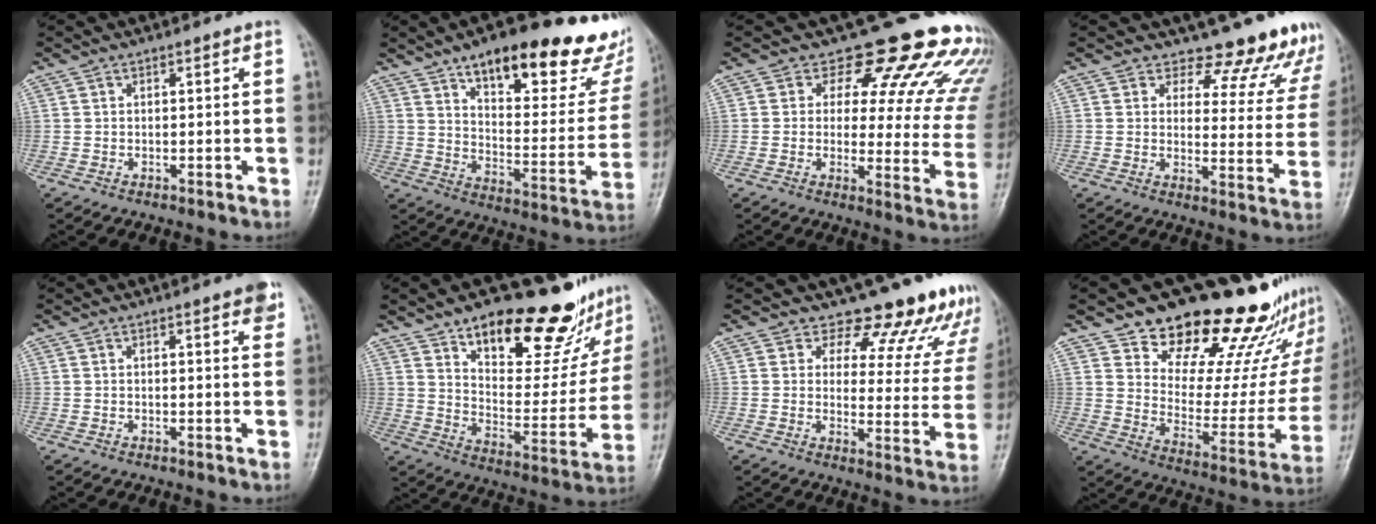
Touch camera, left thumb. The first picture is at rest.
{"total": 29.3, "force": [18.3, 10.5, 20.4], "torque": [-0.239, -0.061, 0.258]}
{"total": 19.1, "force": [15.6, 7.3, 8.2], "torque": [-0.043, -0.106, 0.164]}
{"total": 14.8, "force": [13.6, 5.4, 2.2], "torque": [0.033, -0.119, 0.136]}
{"total": 3.7, "force": [2.2, 0.8, 2.9], "torque": [-0.028, -0.006, 0.023]}
{"total": 23.7, "force": [17.3, 9.2, 13.4], "torque": [-0.135, -0.101, 0.256]}
{"total": 16.2, "force": [14.6, 6.2, 2.9], "torque": [0.026, -0.121, 0.149]}
{"total": 24.8, "force": [20.4, 9.5, 10.6], "torque": [-0.098, -0.146, 0.281]}